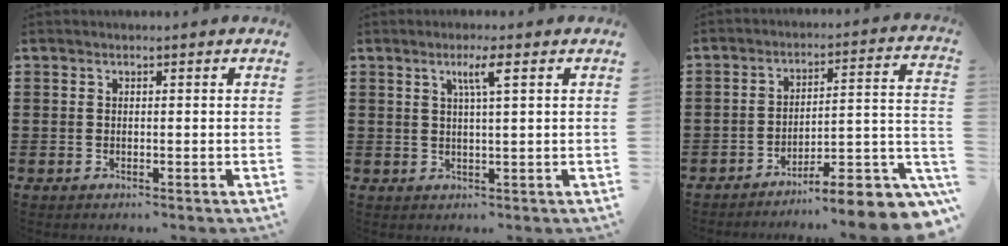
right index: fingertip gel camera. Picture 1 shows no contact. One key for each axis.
{"total": 3.3, "fx": 1.3, "fy": 0.0, "fz": 3.0, "tx": -0.063, "ty": 0.000, "tz": 0.019}
{"total": 7.9, "fx": -6.3, "fy": 1.1, "fz": 4.6, "tx": -0.056, "ty": -0.007, "tz": -0.120}